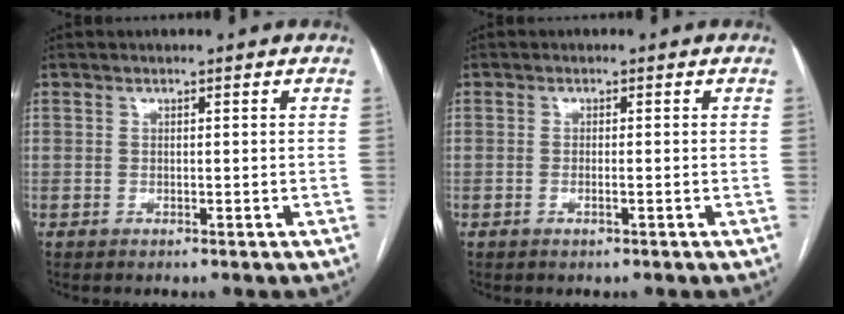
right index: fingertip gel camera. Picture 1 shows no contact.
{"total": 0.9, "force": [-0.3, 0.1, 0.8], "torque": [-0.018, -0.002, -0.004]}